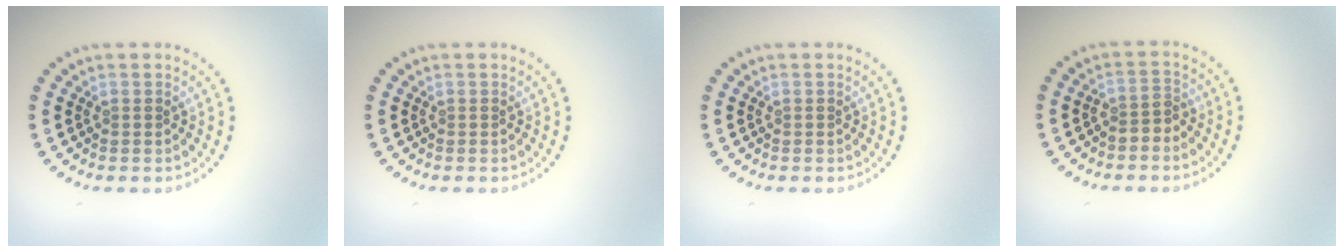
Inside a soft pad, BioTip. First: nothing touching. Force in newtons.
{"total": 0.0}
{"total": 0.0}
{"total": 1.5, "press": 1.3, "slide": 0.8}